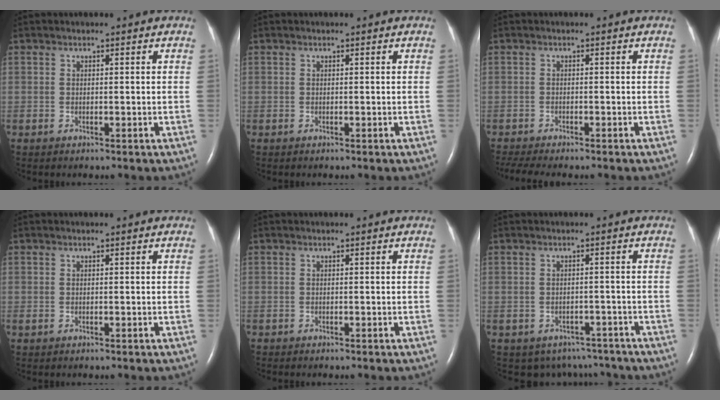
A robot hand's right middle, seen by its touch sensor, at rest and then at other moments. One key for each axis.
{"total": 0.0}
{"total": 5.4, "fx": -4.6, "fy": 0.5, "fz": 2.7, "tx": -0.046, "ty": -0.008, "tz": -0.072}
{"total": 0.0}
{"total": 0.0}
{"total": 6.0, "fx": -5.0, "fy": 3.3, "fz": 0.1, "tx": 0.007, "ty": 0.014, "tz": -0.050}